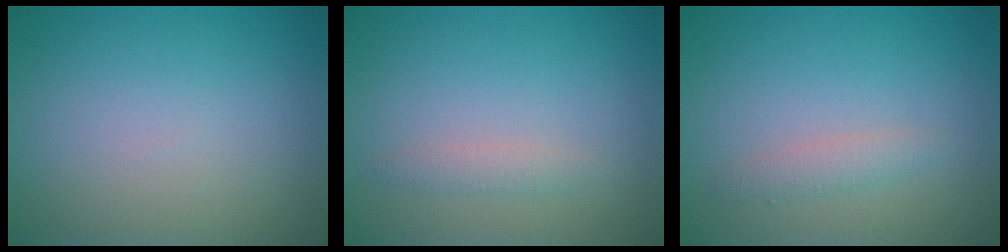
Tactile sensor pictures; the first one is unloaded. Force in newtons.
{"total": 1.1, "press": 1.1, "slide": 0.0}
{"total": 1.4, "press": 1.4, "slide": 0.1}